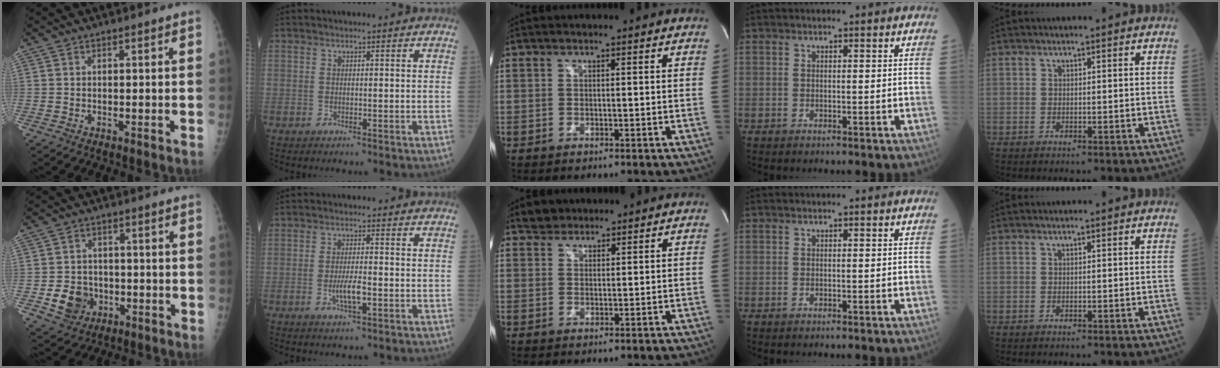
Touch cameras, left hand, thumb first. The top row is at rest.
{"thumb": {"total": 7.3, "force": [-2.2, 6.3, 3.0], "torque": [-0.026, 0.011, -0.031]}, "index": {"total": 3.7, "force": [-1.1, 0.8, 3.5], "torque": [-0.071, -0.002, -0.019]}, "middle": {"total": 2.5, "force": [2.0, 1.5, 0.0], "torque": [-0.001, 0.012, 0.031]}}